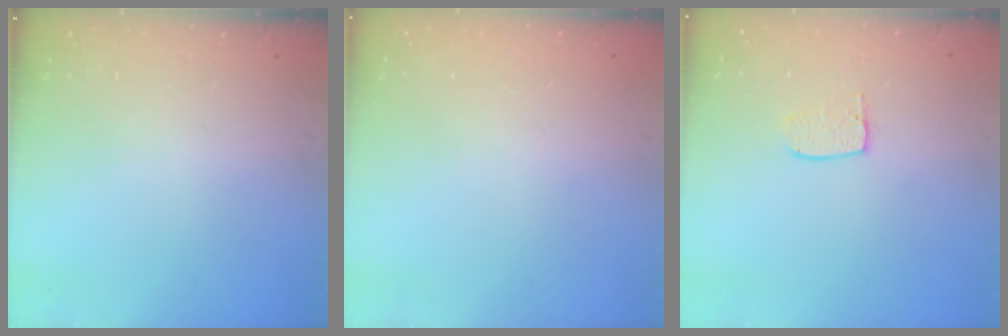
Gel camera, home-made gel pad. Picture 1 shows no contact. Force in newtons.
{"total": 0.0}
{"total": 5.5, "press": 5.5, "slide": 0.4}